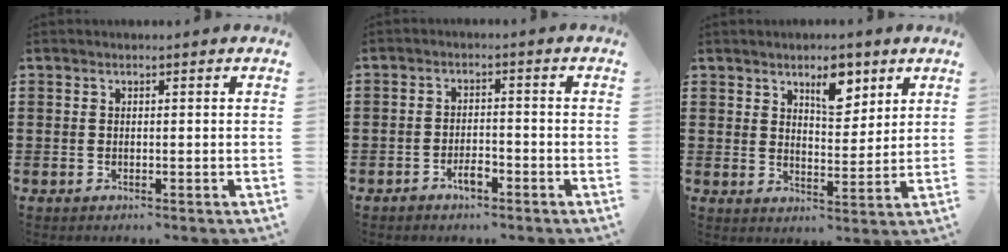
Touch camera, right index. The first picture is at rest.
{"total": 2.8, "force": [-2.0, 1.1, 1.7], "torque": [-0.031, 0.005, -0.039]}
{"total": 6.2, "force": [3.9, 2.7, 3.9], "torque": [-0.047, -0.007, 0.062]}